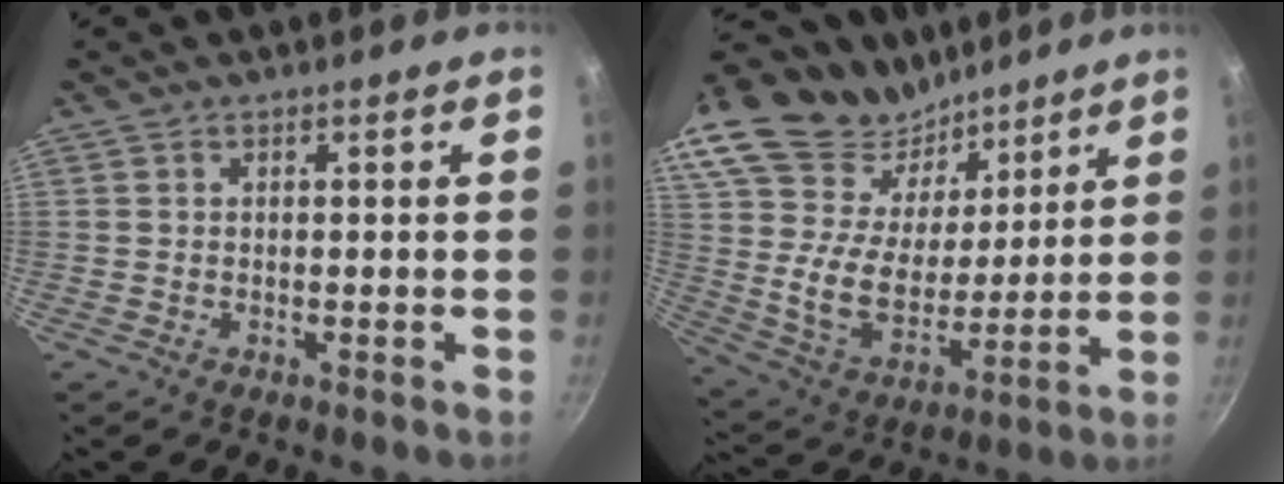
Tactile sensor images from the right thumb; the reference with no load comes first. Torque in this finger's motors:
{"motor_torque": [-0.02, 3.63, 0.98, 0.23, 0.34]}